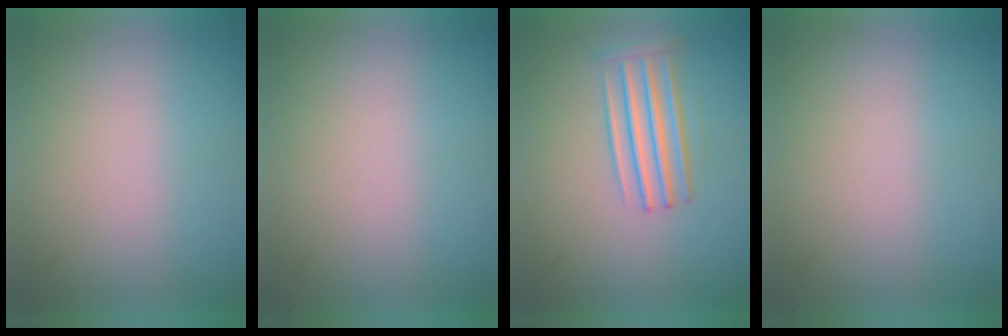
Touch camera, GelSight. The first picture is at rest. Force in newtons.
{"total": 0.0}
{"total": 2.8}
{"total": 0.0}